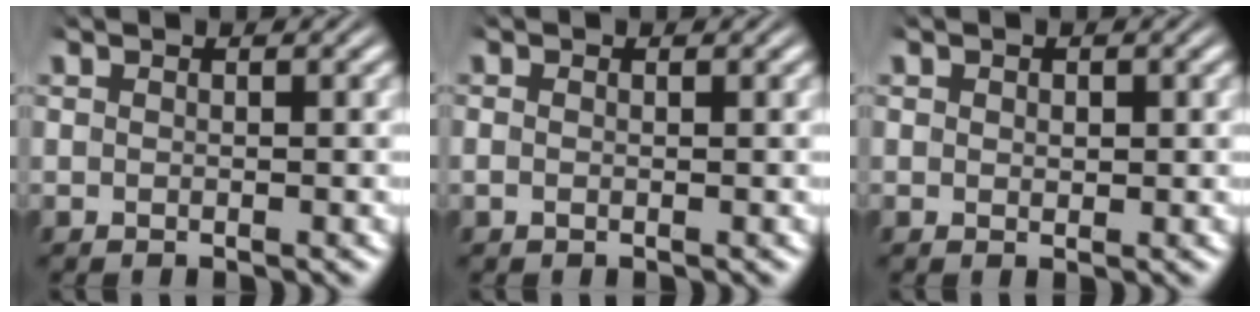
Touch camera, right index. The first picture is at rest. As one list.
[{"total": 0.7, "force": [-0.3, 0.4, 0.5], "torque": [-0.015, -0.008, -0.003]}, {"total": 0.7, "force": [0.2, 0.5, 0.5], "torque": [-0.010, -0.007, 0.007]}]